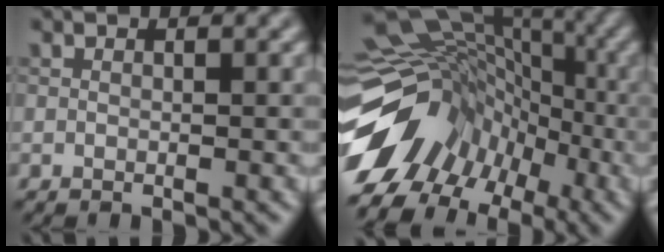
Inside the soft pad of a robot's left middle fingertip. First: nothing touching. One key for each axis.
{"total": 17.8, "fx": -8.0, "fy": 13.4, "fz": 8.5, "tx": -0.155, "ty": -0.013, "tz": -0.112}